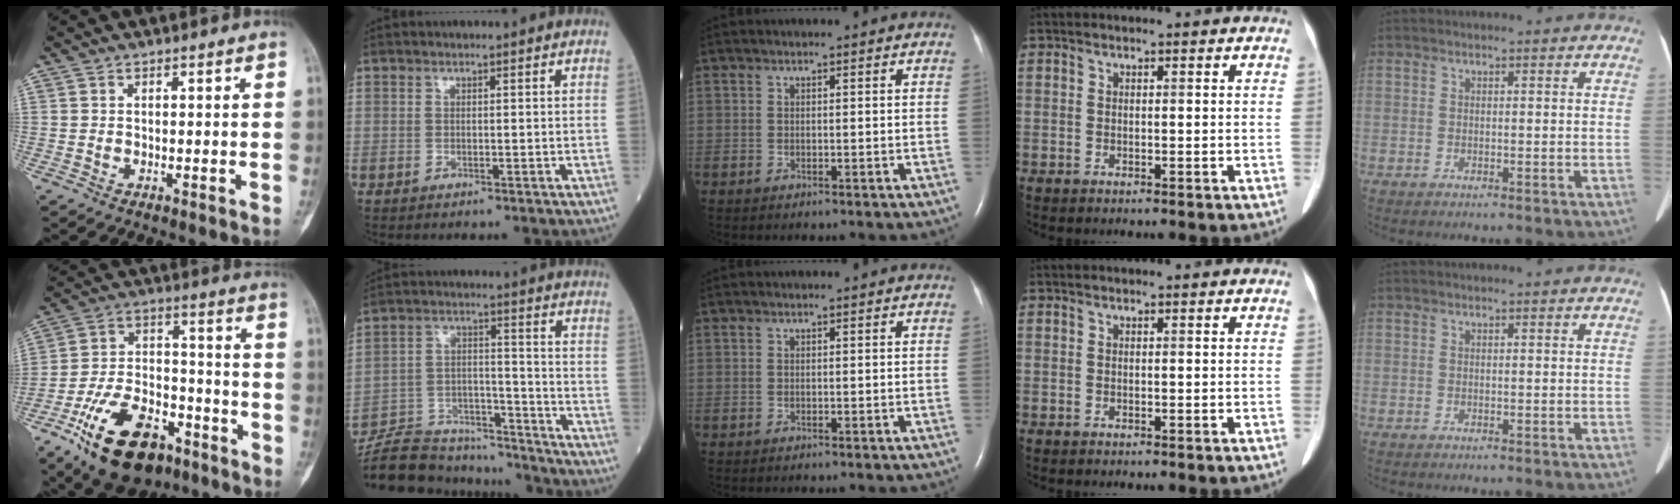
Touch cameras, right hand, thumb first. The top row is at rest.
{"thumb": {"total": 20.3, "force": [-11.6, 10.7, 12.7], "torque": [-0.215, 0.072, -0.193]}, "index": {"total": 17.8, "force": [-16.9, 4.0, 3.9], "torque": [-0.081, 0.021, -0.266]}}